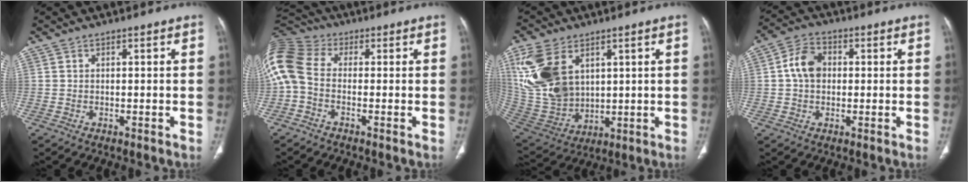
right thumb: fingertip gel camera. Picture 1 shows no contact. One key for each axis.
{"total": 13.8, "fx": -0.7, "fy": 9.9, "fz": 9.5, "tx": -0.235, "ty": 0.032, "tz": -0.023}
{"total": 18.0, "fx": 6.7, "fy": 11.7, "fz": 12.0, "tx": -0.249, "ty": -0.023, "tz": 0.154}
{"total": 6.8, "fx": 0.6, "fy": 5.1, "fz": 4.5, "tx": -0.074, "ty": 0.015, "tz": 0.004}